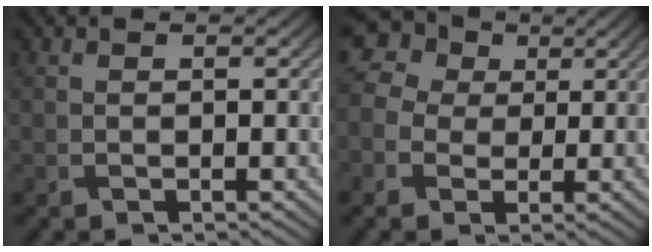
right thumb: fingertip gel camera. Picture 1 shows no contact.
{"total": 9.9, "force": [2.6, 8.5, 4.5], "torque": [-0.137, 0.033, 0.018]}